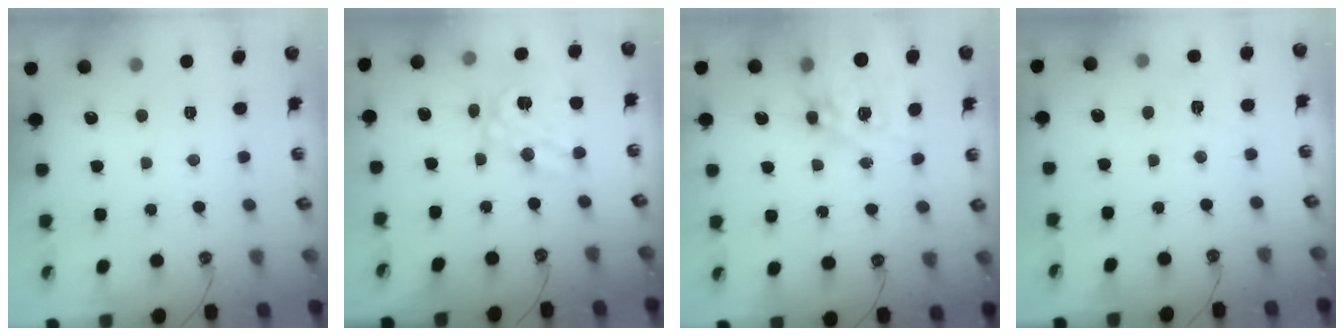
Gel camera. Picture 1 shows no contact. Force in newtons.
{"total": 14.6, "press": 14.6, "slide": 1.4}
{"total": 15.9, "press": 15.8, "slide": 1.6}
{"total": 5.7, "press": 5.7, "slide": 0.6}